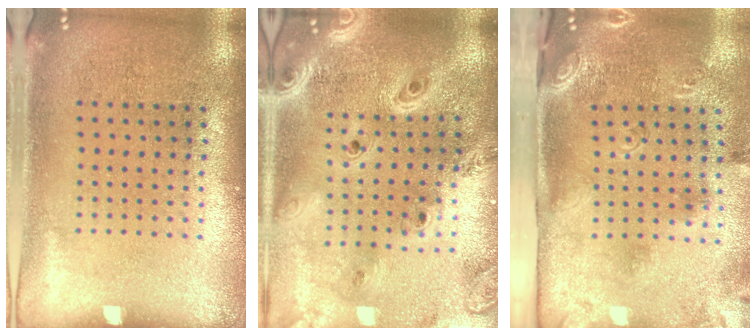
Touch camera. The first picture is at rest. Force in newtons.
{"total": 3.5, "press": 2.7, "slide": 2.1}
{"total": 2.9, "press": 1.9, "slide": 2.2}